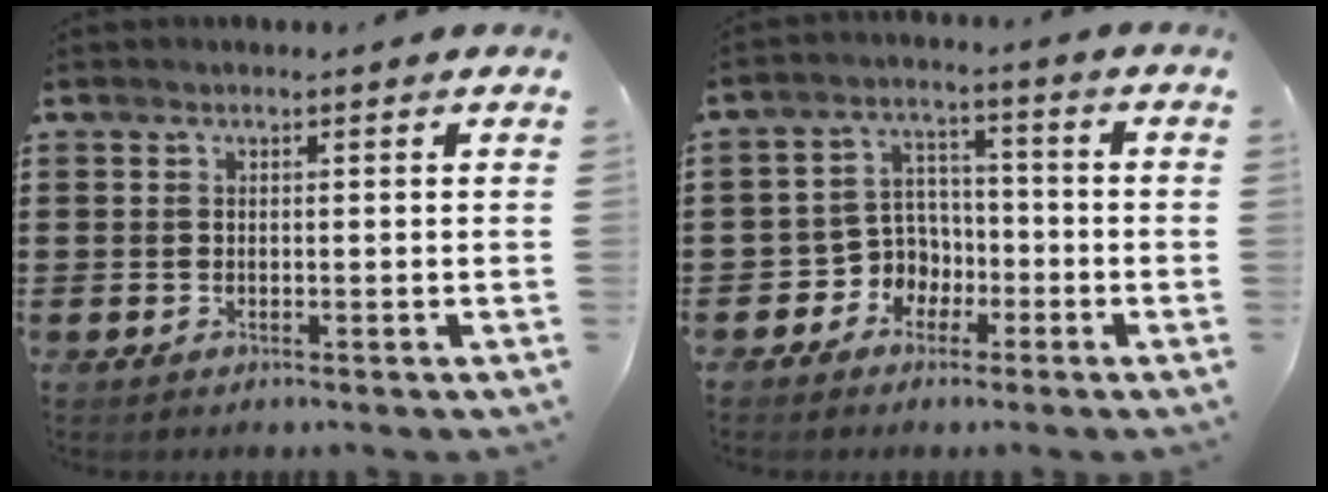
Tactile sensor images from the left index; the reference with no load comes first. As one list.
[{"total": 5.5, "force": [-2.5, 4.8, 1.0], "torque": [-0.040, 0.004, -0.050]}]